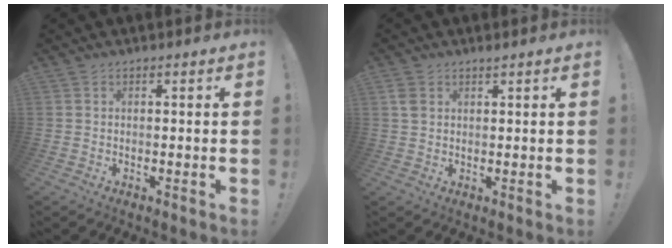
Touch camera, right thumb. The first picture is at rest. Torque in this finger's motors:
{"motor_torque": [0.00, 0.00, 0.04, 0.01, 0.01]}